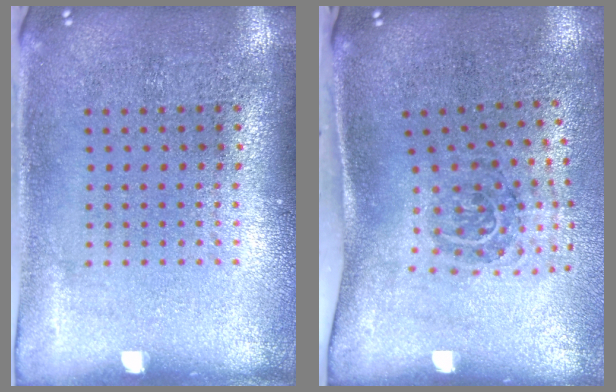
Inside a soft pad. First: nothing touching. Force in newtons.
{"total": 2.0, "press": 1.2, "slide": 1.6}